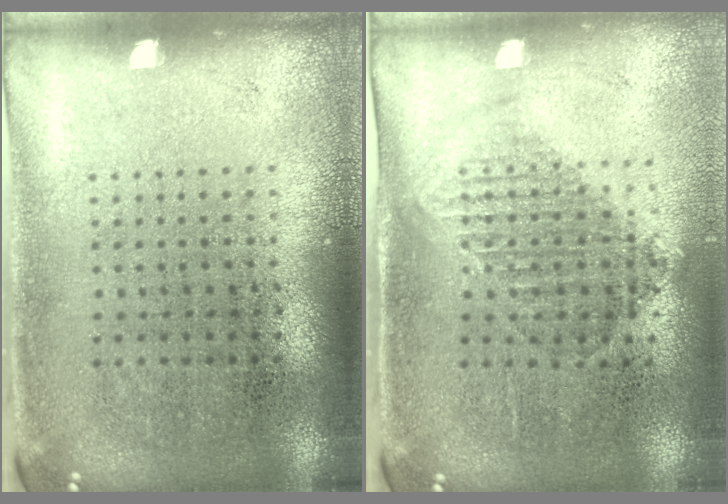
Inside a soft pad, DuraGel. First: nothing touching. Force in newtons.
{"total": 1.2, "press": 1.1, "slide": 0.5}